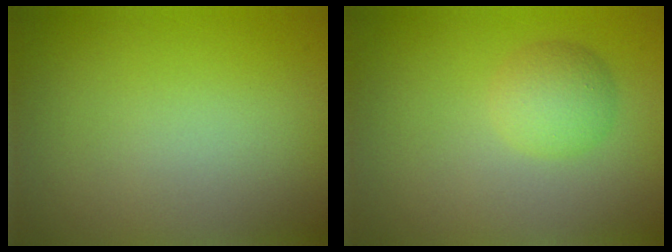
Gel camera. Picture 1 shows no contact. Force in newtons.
{"total": 2.5, "press": 2.5, "slide": 0.1}